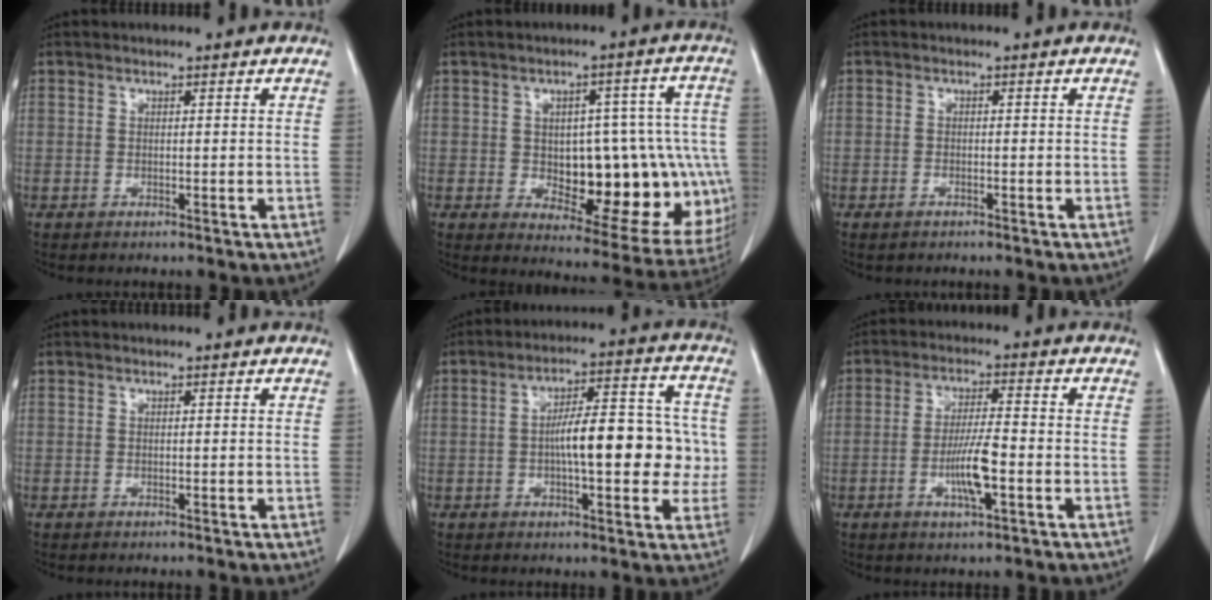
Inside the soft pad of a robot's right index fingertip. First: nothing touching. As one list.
[{"total": 19.8, "force": [-2.6, 8.6, 17.7], "torque": [-0.152, 0.036, 0.001]}, {"total": 1.1, "force": [-0.8, 0.5, 0.5], "torque": [-0.013, 0.000, -0.009]}, {"total": 0.0}, {"total": 12.7, "force": [-0.7, 4.1, 12.0], "torque": [-0.175, 0.032, -0.008]}, {"total": 6.5, "force": [-1.9, 0.8, 6.2], "torque": [-0.120, -0.002, -0.032]}]